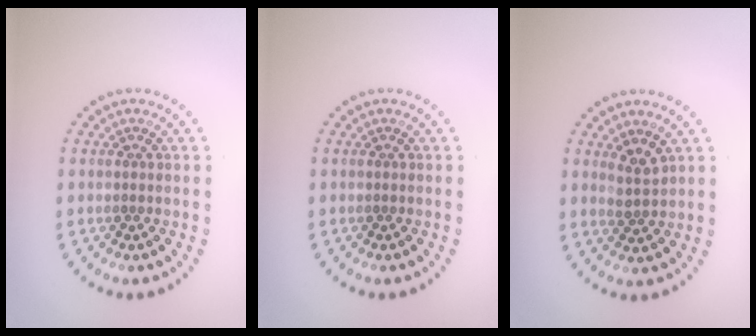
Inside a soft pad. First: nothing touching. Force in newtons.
{"total": 0.0}
{"total": 1.3, "press": 1.1, "slide": 0.7}